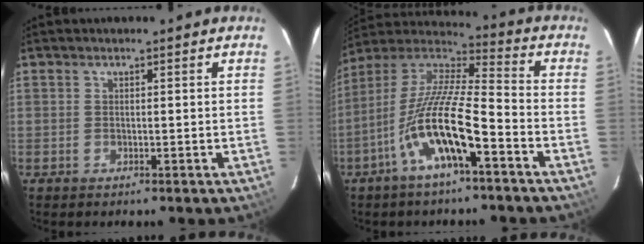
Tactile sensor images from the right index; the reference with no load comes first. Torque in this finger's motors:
{"motor_torque": [1.26, -0.88, 1.05, 0.21]}